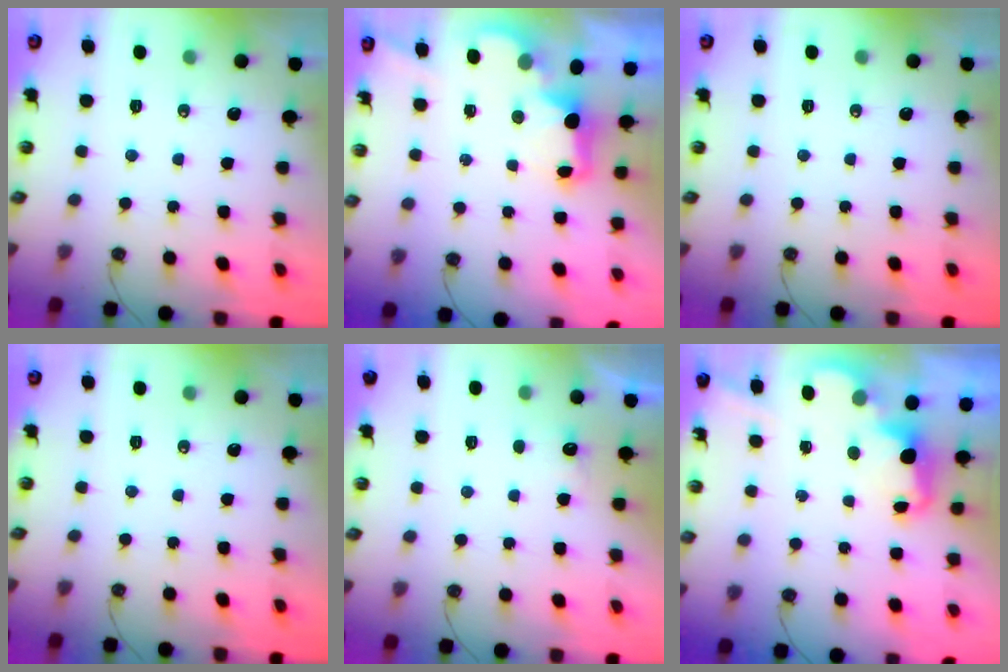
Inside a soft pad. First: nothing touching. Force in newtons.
{"total": 2.7, "press": 2.7, "slide": 0.6}
{"total": 0.0}
{"total": 0.0}
{"total": 5.9, "press": 5.8, "slide": 1.2}
{"total": 2.5, "press": 2.4, "slide": 0.5}